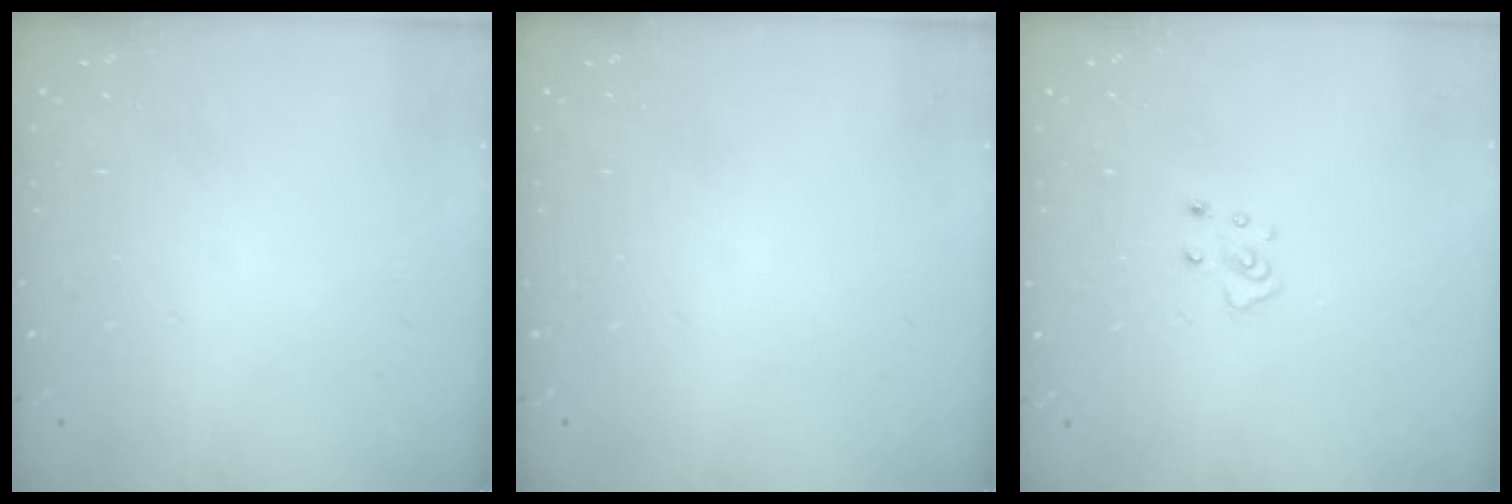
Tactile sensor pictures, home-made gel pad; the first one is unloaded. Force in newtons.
{"total": 0.0}
{"total": 4.8, "press": 4.8, "slide": 0.2}